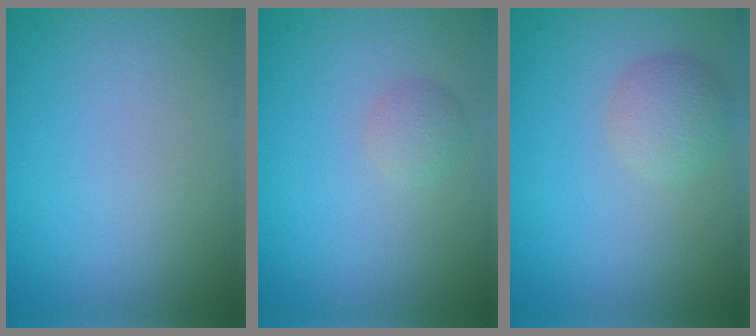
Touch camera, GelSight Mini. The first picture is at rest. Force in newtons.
{"total": 1.4, "press": 1.4, "slide": 0.0}
{"total": 2.7, "press": 2.7, "slide": 0.1}